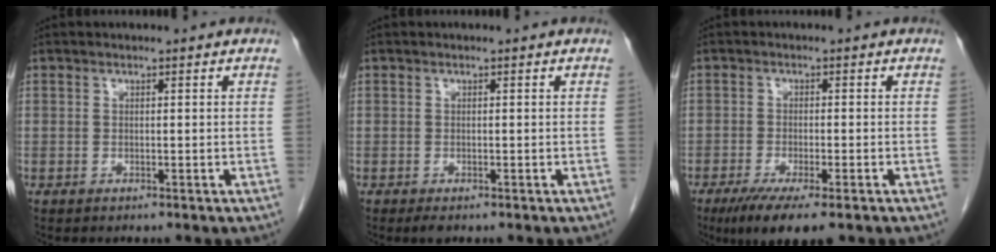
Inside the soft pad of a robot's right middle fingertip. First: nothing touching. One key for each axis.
{"total": 1.3, "fx": -0.8, "fy": 0.5, "fz": 0.8, "tx": -0.011, "ty": -0.002, "tz": -0.008}
{"total": 7.5, "fx": -4.9, "fy": 1.3, "fz": 5.6, "tx": -0.092, "ty": -0.020, "tz": -0.075}